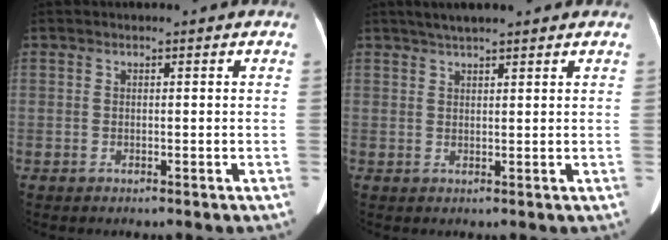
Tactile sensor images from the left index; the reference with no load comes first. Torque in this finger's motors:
{"motor_torque": [0.31, -0.13, 0.01, 0.01]}